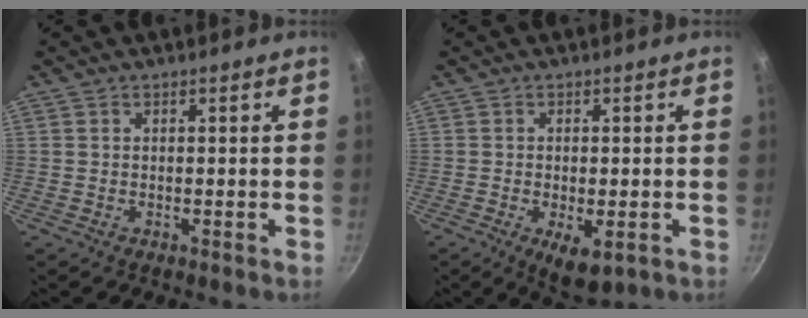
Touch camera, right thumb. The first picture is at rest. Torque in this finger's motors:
{"motor_torque": [-0.26, 0.38, -0.08, -0.01, 0.17]}